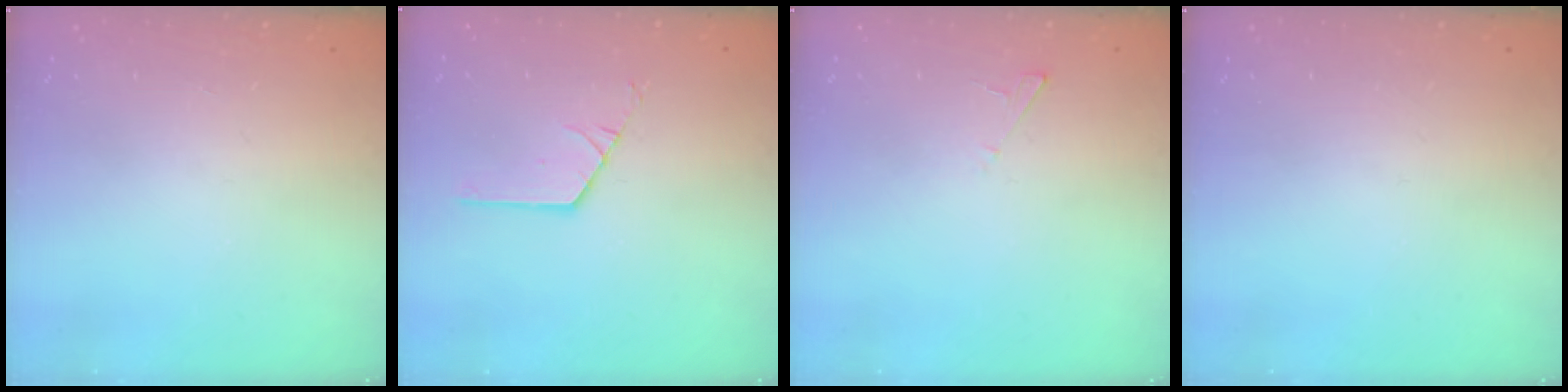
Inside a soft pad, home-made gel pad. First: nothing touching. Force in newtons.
{"total": 1.8, "press": 1.8, "slide": 0.2}
{"total": 2.0, "press": 2.0, "slide": 0.2}
{"total": 0.0}